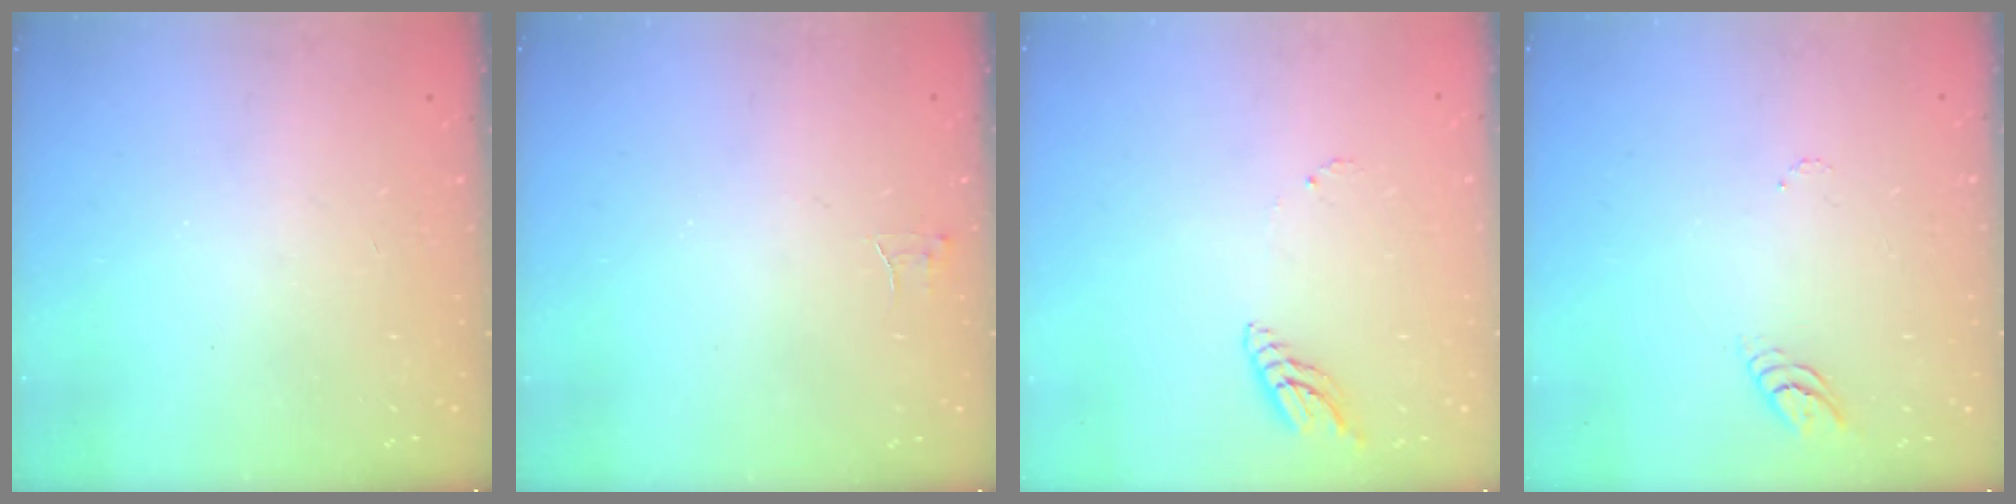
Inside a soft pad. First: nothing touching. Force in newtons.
{"total": 2.8, "press": 2.8, "slide": 0.2}
{"total": 7.2, "press": 7.2, "slide": 0.6}
{"total": 3.5, "press": 3.4, "slide": 0.3}